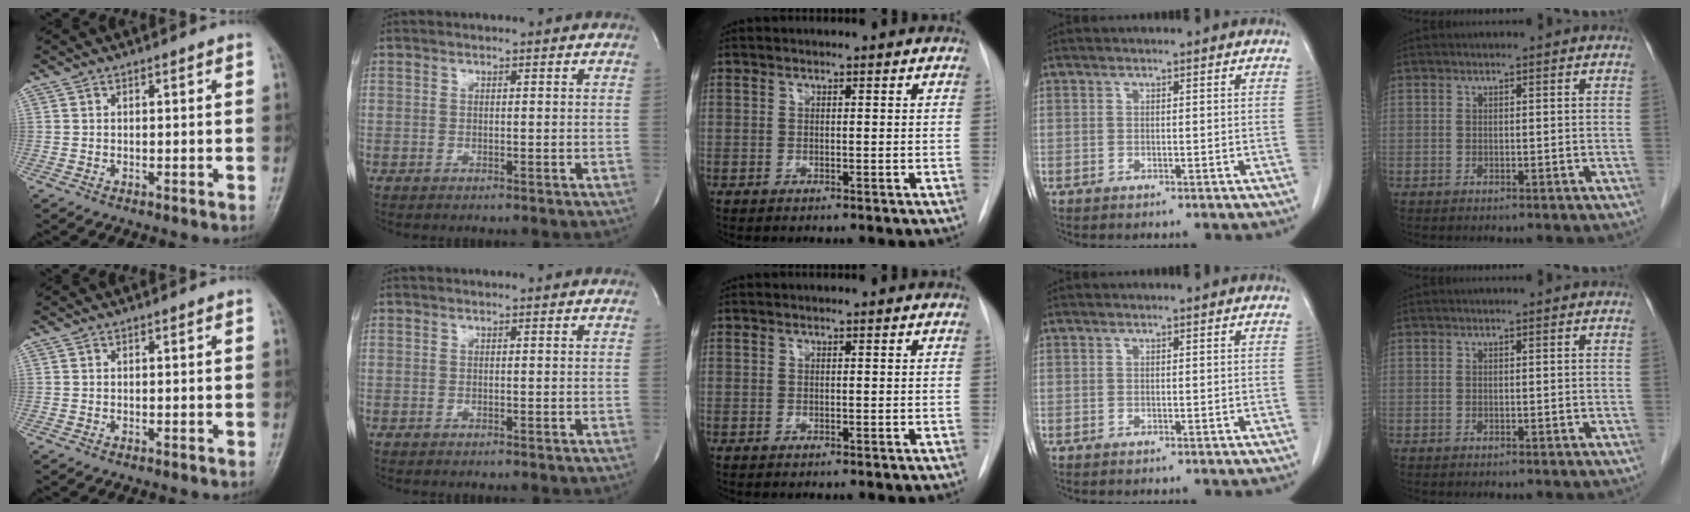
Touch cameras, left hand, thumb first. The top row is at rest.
{}